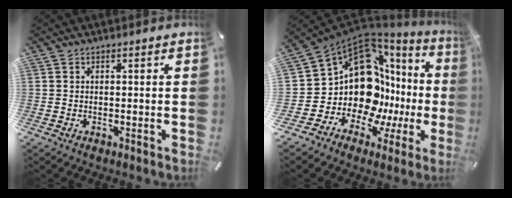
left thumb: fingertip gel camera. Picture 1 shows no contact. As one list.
[{"total": 17.0, "force": [2.3, 12.6, 11.3], "torque": [-0.195, -0.087, 0.063]}]